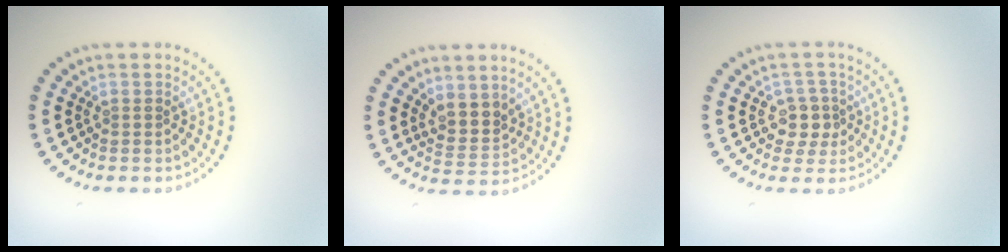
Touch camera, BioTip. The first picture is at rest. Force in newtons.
{"total": 2.5, "press": 1.9, "slide": 1.5}
{"total": 2.4, "press": 2.2, "slide": 1.1}